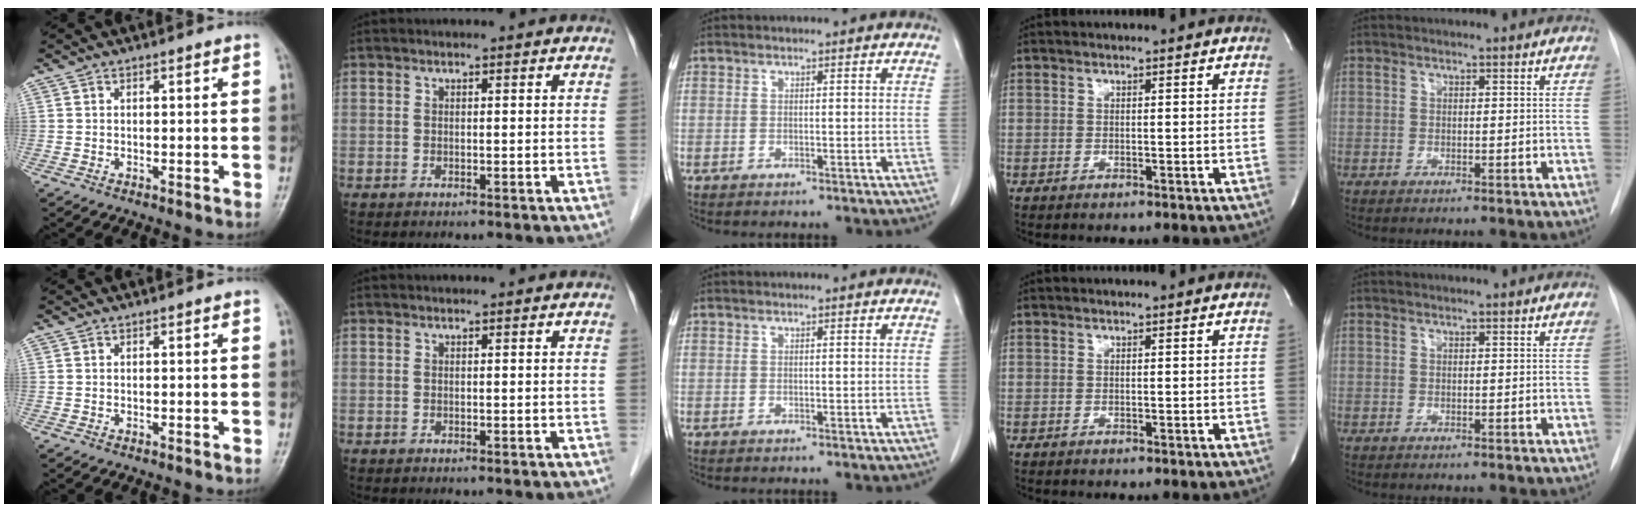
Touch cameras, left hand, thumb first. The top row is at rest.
{}